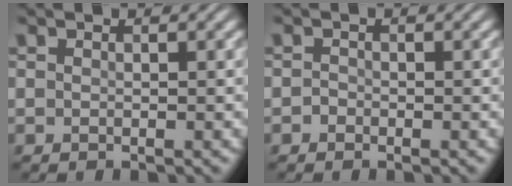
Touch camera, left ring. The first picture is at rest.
{"total": 0.7, "force": [-0.4, 0.5, 0.2], "torque": [-0.001, -0.001, -0.009]}